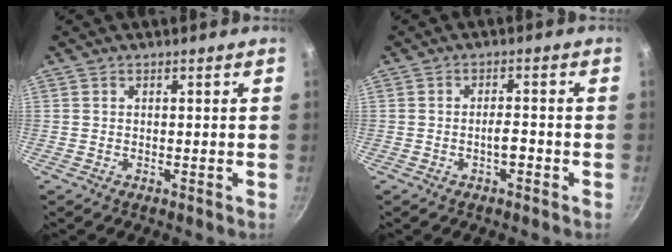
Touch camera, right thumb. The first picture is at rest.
{"total": 2.7, "force": [-1.2, 0.9, 2.2], "torque": [-0.032, 0.013, -0.019]}